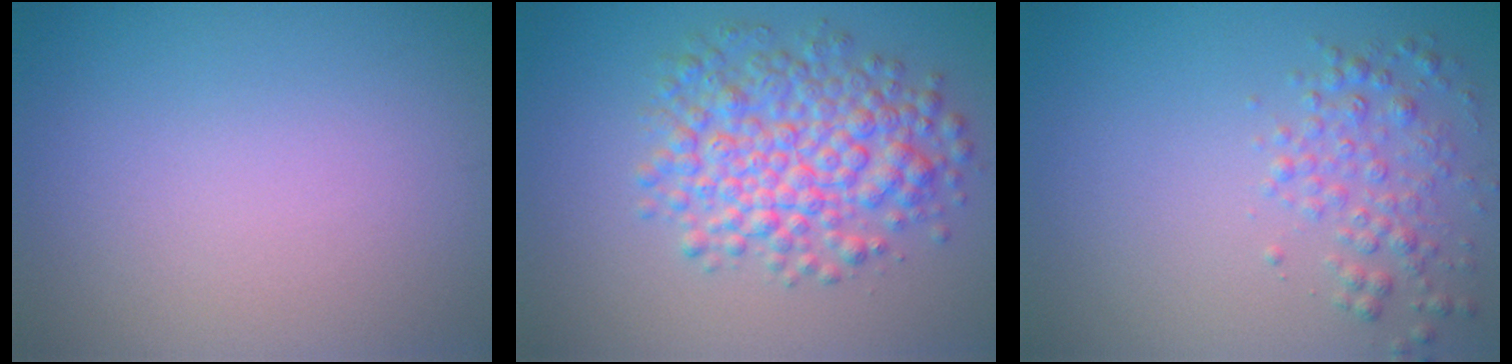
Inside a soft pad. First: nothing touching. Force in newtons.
{"total": 6.4, "press": 6.4, "slide": 0.1}
{"total": 2.5, "press": 2.5, "slide": 0.1}